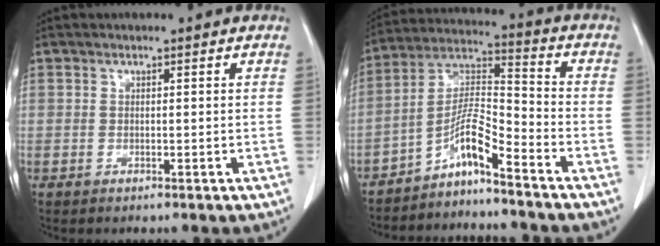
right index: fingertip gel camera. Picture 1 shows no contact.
{"total": 7.8, "force": [-5.7, 0.3, 5.3], "torque": [-0.108, 0.014, -0.107]}